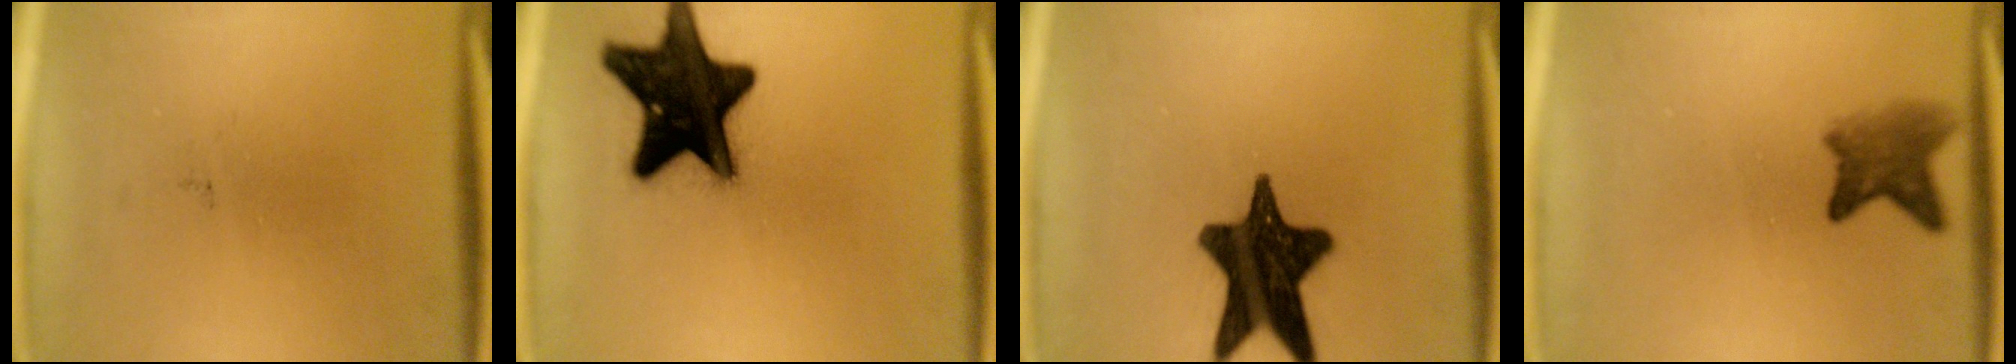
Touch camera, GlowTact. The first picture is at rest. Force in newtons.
{"total": 19.3}
{"total": 16.5}
{"total": 4.2}